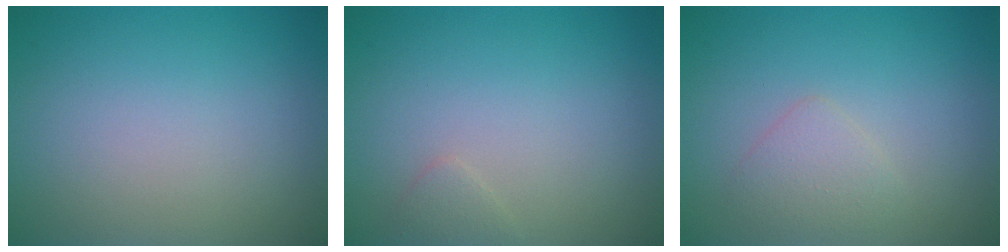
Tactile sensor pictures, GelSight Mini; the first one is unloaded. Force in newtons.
{"total": 0.8, "press": 0.8, "slide": 0.1}
{"total": 1.7, "press": 1.7, "slide": 0.1}